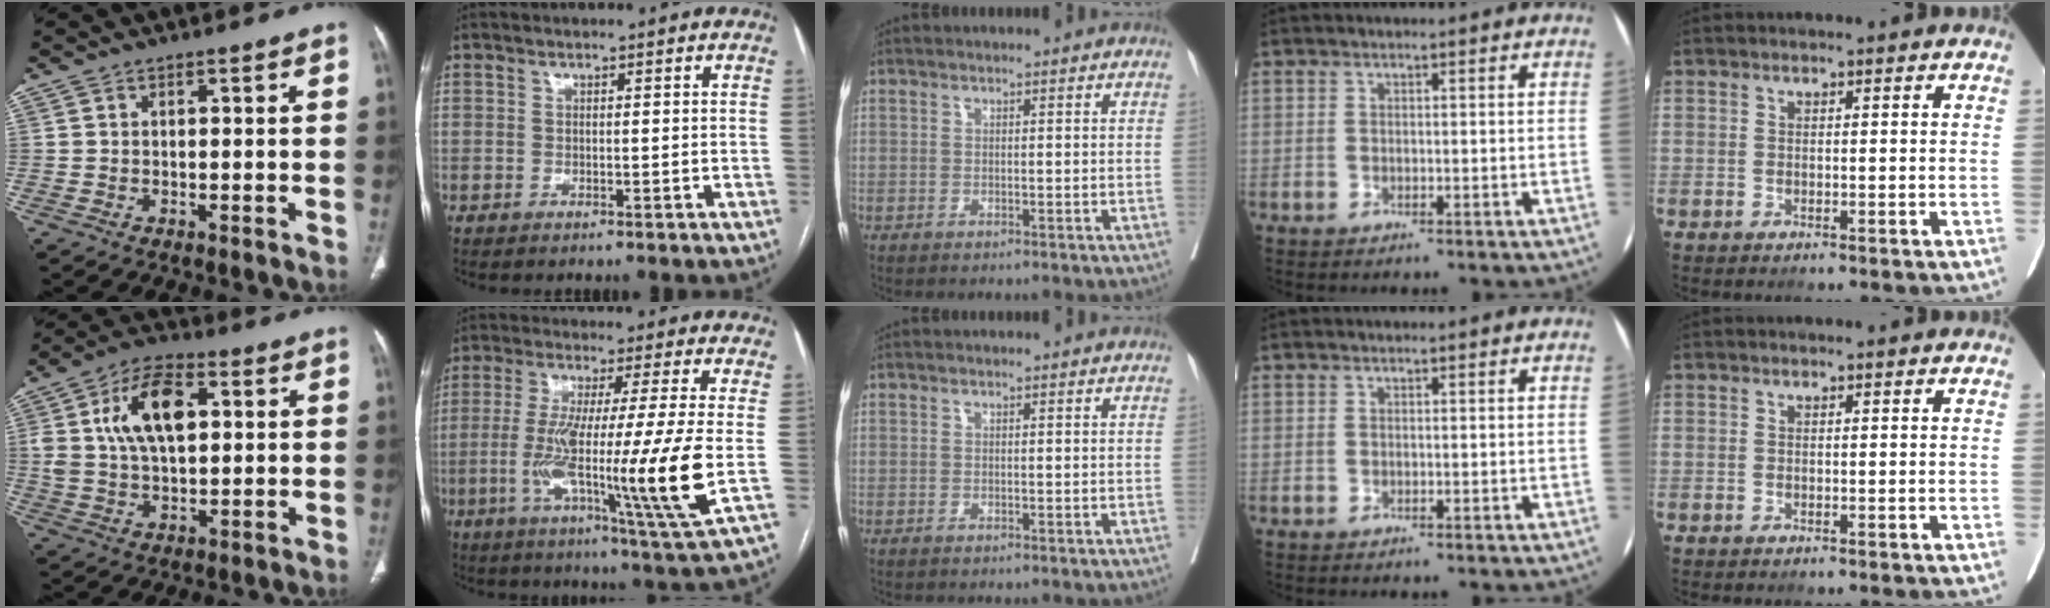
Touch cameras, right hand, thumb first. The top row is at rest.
{"thumb": {"total": 13.3, "force": [3.1, 7.3, 10.6], "torque": [-0.184, 0.008, 0.053]}, "index": {"total": 17.4, "force": [-2.6, -1.2, 17.2], "torque": [-0.300, -0.029, -0.055]}}